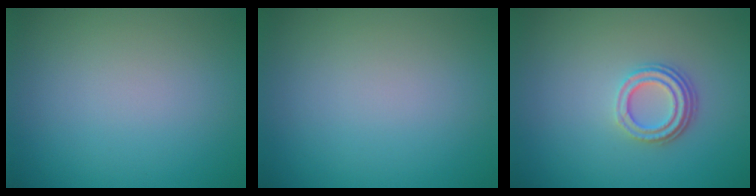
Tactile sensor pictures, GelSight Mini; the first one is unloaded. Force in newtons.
{"total": 0.0}
{"total": 3.1, "press": 2.2, "slide": 2.2}